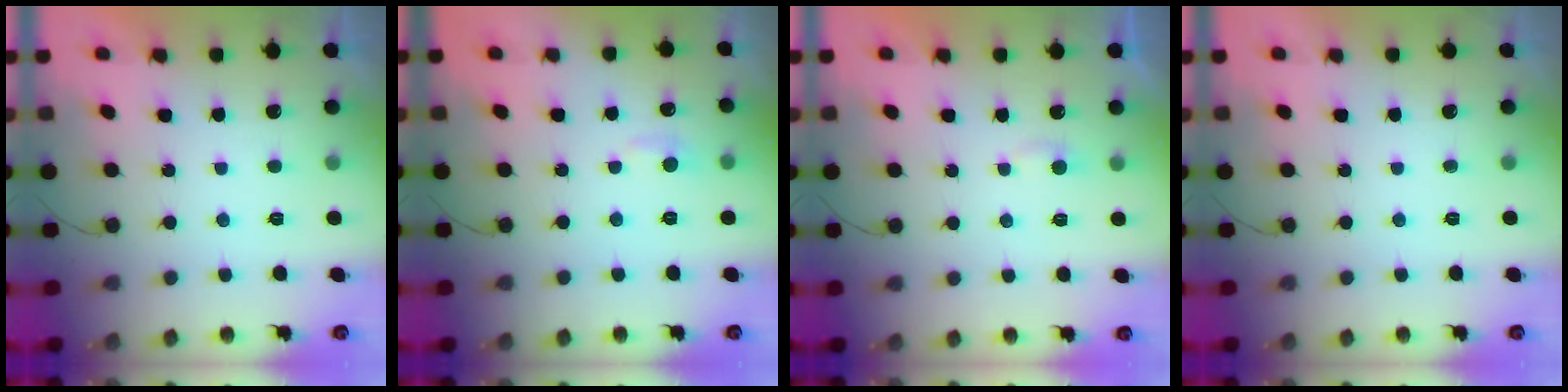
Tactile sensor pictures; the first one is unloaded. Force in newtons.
{"total": 4.8, "press": 4.8, "slide": 0.6}
{"total": 2.8, "press": 2.8, "slide": 0.3}
{"total": 0.0}